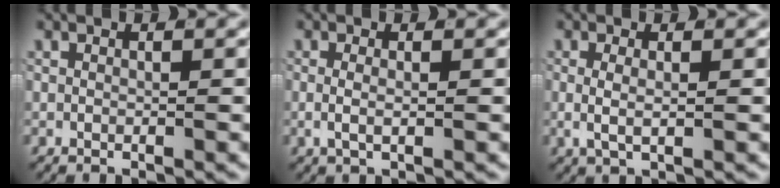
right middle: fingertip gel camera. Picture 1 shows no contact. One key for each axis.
{"total": 1.5, "fx": -0.3, "fy": 0.3, "fz": 1.4, "tx": -0.036, "ty": -0.012, "tz": 0.001}
{"total": 2.0, "fx": 0.0, "fy": 0.7, "fz": 1.9, "tx": -0.046, "ty": -0.013, "tz": 0.008}